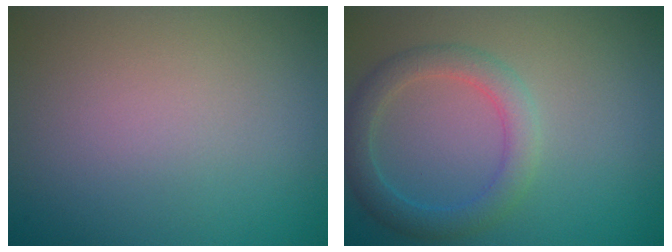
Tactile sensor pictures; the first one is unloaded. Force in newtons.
{"total": 3.2, "press": 3.2, "slide": 0.1}